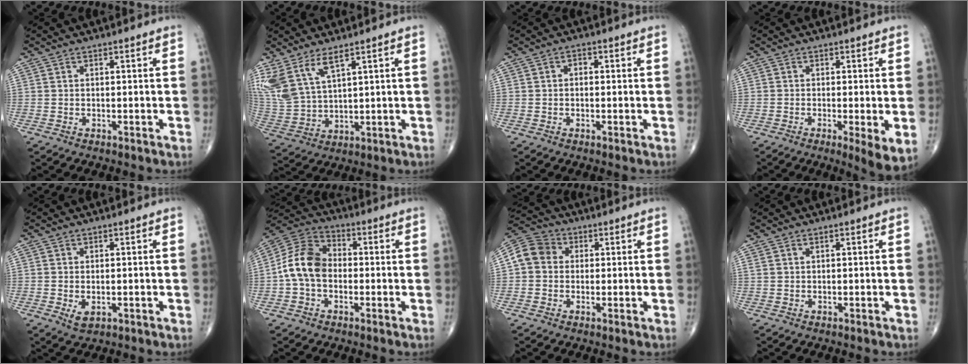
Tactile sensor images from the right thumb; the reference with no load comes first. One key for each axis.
{"total": 11.1, "fx": 6.8, "fy": 4.3, "fz": 7.6, "tx": -0.173, "ty": -0.026, "tz": 0.156}
{"total": 1.3, "fx": 0.1, "fy": 0.9, "fz": 0.9, "tx": -0.009, "ty": 0.007, "tz": -0.002}
{"total": 5.3, "fx": -1.1, "fy": 1.0, "fz": 5.1, "tx": -0.086, "ty": -0.017, "tz": -0.023}
{"total": 2.3, "fx": -0.5, "fy": 1.4, "fz": 1.8, "tx": -0.026, "ty": -0.004, "tz": -0.002}
{"total": 10.9, "fx": -1.1, "fy": 7.9, "fz": 7.4, "tx": -0.133, "ty": 0.035, "tz": -0.036}
{"total": 7.3, "fx": 0.6, "fy": 6.3, "fz": 3.5, "tx": -0.056, "ty": 0.021, "tz": -0.002}
{"total": 0.6, "fx": 0.4, "fy": 0.2, "fz": 0.4, "tx": -0.010, "ty": 0.008, "tz": 0.011}